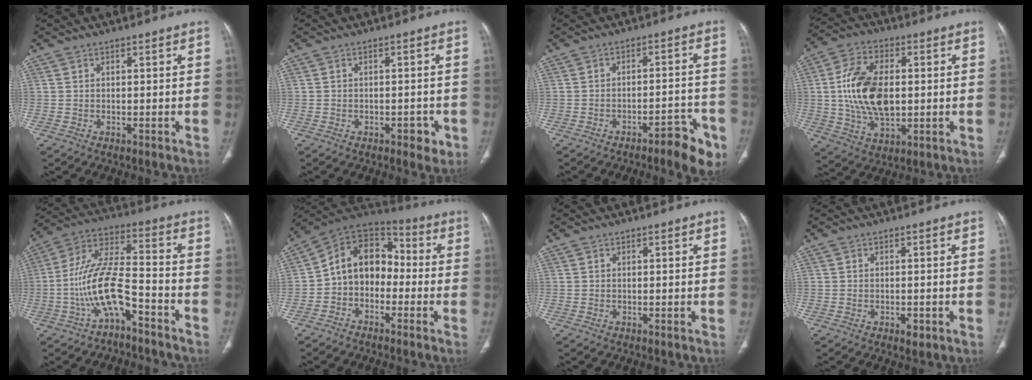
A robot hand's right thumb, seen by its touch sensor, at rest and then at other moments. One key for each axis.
{"total": 3.2, "fx": -1.5, "fy": 1.8, "fz": 2.2, "tx": -0.017, "ty": 0.007, "tz": -0.016}
{"total": 8.7, "fx": -5.3, "fy": 2.6, "fz": 6.4, "tx": -0.068, "ty": 0.034, "tz": -0.068}
{"total": 15.4, "fx": 0.7, "fy": 9.1, "fz": 12.4, "tx": -0.226, "ty": 0.004, "tz": 0.016}
{"total": 12.9, "fx": -6.1, "fy": 4.8, "fz": 10.3, "tx": -0.215, "ty": 0.077, "tz": -0.111}
{"total": 12.3, "fx": -1.9, "fy": 9.4, "fz": 7.6, "tx": -0.096, "ty": 0.060, "tz": -0.051}
{"total": 0.0}
{"total": 2.9, "fx": -1.2, "fy": 1.4, "fz": 2.2, "tx": -0.024, "ty": 0.001, "tz": -0.012}